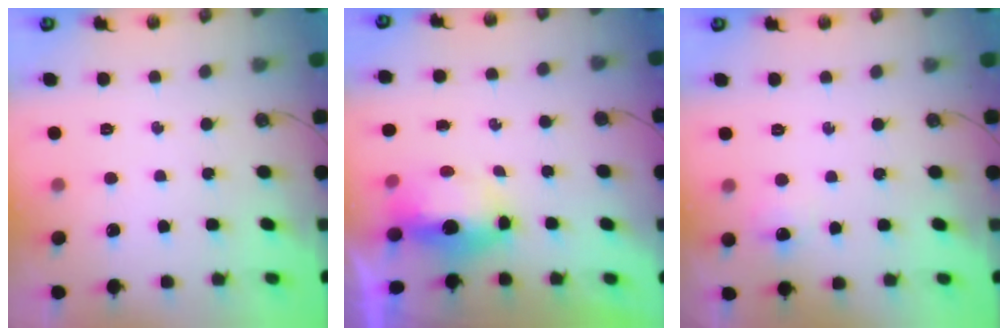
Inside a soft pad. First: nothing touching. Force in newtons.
{"total": 6.7, "press": 6.7, "slide": 0.8}
{"total": 6.6, "press": 6.6, "slide": 0.7}